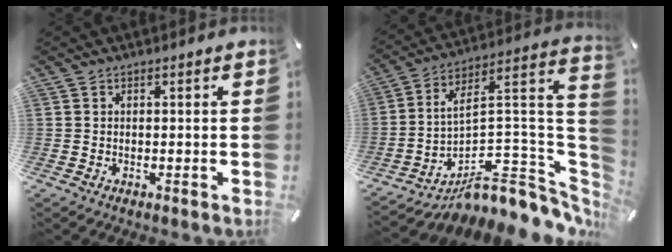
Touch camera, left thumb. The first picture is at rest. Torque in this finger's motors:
{"motor_torque": [-2.27, 2.35, 0.23, 2.53, 0.19]}